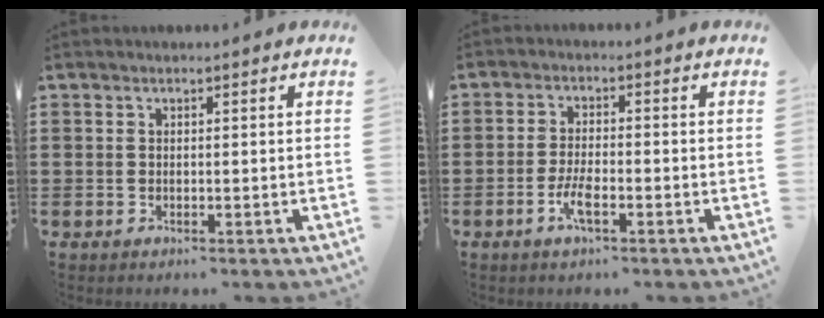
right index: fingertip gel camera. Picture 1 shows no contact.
{"total": 3.9, "force": [-1.7, 1.1, 3.4], "torque": [-0.076, -0.004, -0.036]}